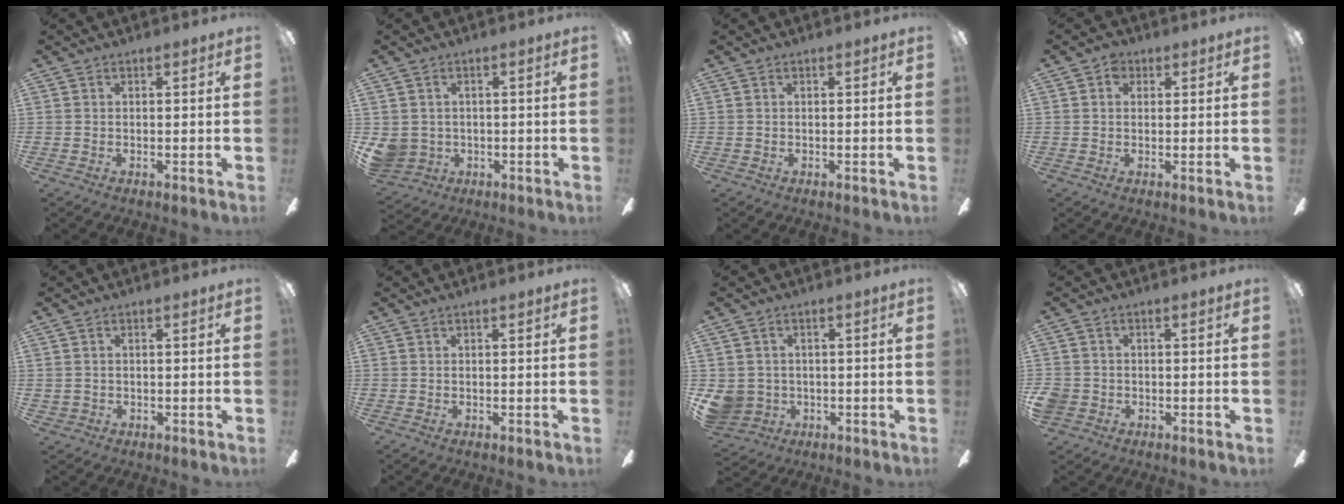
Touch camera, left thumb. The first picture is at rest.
{"total": 5.3, "force": [-0.5, 5.1, 1.3], "torque": [-0.046, 0.003, -0.009]}
{"total": 0.0}
{"total": 3.0, "force": [0.9, 2.3, 1.6], "torque": [-0.024, 0.006, 0.016]}
{"total": 0.9, "force": [-0.2, 0.9, 0.1], "torque": [-0.003, 0.004, -0.008]}
{"total": 0.0}
{"total": 6.2, "force": [-1.0, 5.8, 1.7], "torque": [-0.052, 0.002, -0.018]}
{"total": 2.9, "force": [-1.1, 2.5, 0.9], "torque": [-0.019, 0.007, -0.023]}